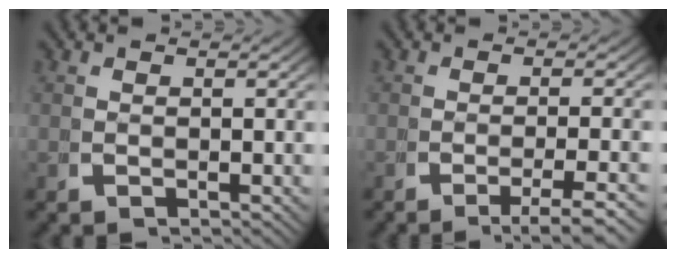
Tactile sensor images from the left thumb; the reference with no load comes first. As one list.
[{"total": 3.6, "force": [-2.3, 0.7, 2.8], "torque": [-0.048, -0.004, -0.034]}]